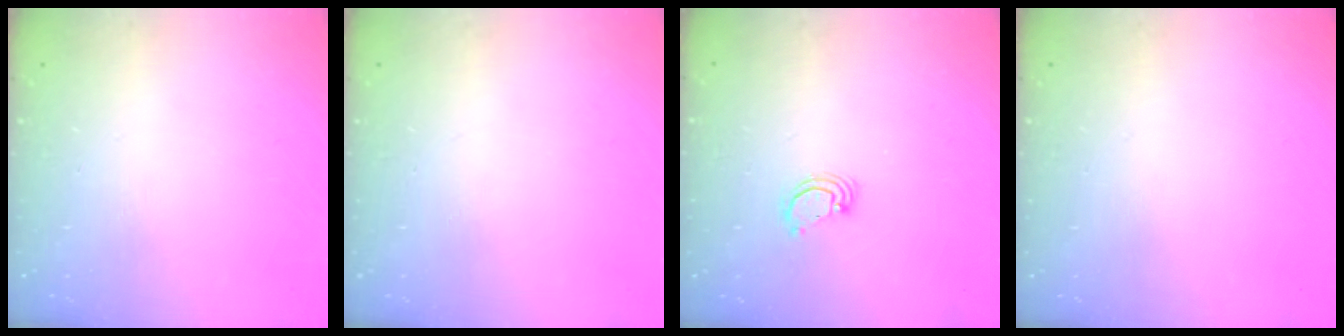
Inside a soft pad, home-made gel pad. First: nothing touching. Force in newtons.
{"total": 0.0}
{"total": 2.6, "press": 2.6, "slide": 0.2}
{"total": 0.0}